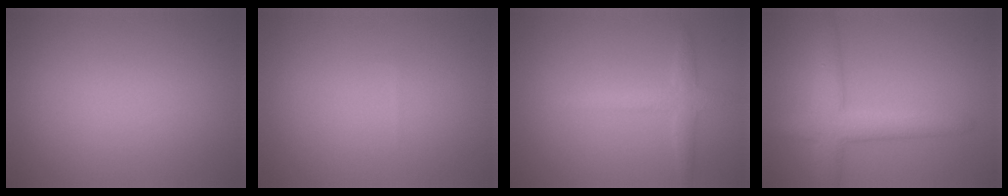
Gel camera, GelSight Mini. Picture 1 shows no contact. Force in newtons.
{"total": 0.0}
{"total": 2.2, "press": 2.2, "slide": 0.0}
{"total": 4.7, "press": 4.7, "slide": 0.1}